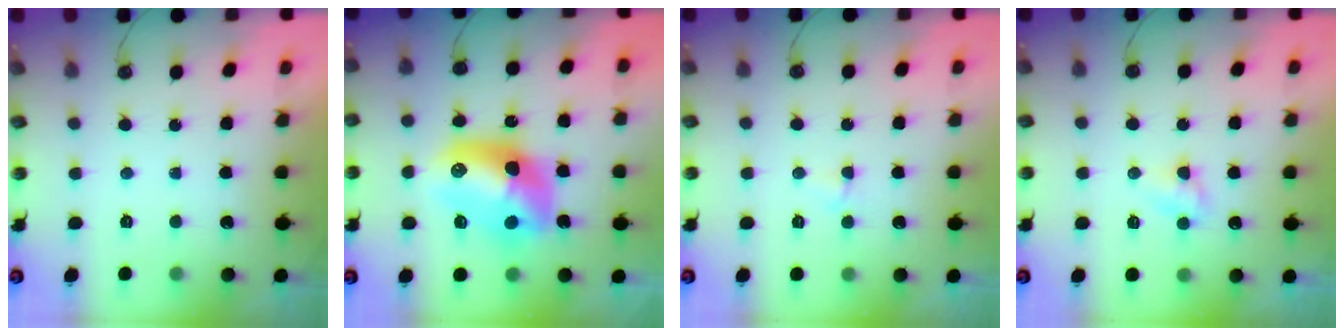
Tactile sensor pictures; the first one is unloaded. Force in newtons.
{"total": 14.1, "press": 14.1, "slide": 1.0}
{"total": 2.4, "press": 2.4, "slide": 0.4}
{"total": 3.2, "press": 3.1, "slide": 0.5}